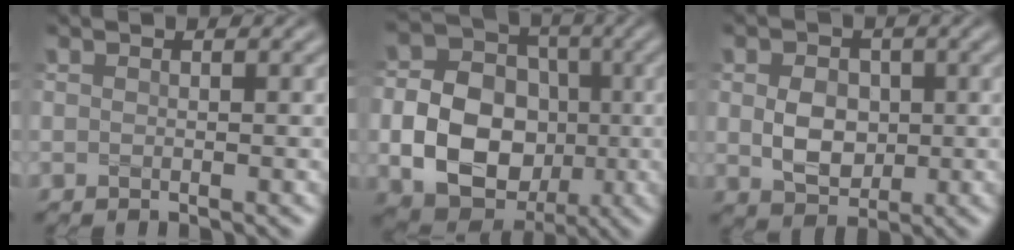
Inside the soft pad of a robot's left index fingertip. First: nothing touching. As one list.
[{"total": 9.9, "force": [-1.7, 7.8, 5.8], "torque": [-0.096, -0.006, -0.040]}, {"total": 4.1, "force": [0.1, 3.2, 2.6], "torque": [-0.053, -0.006, 0.001]}]